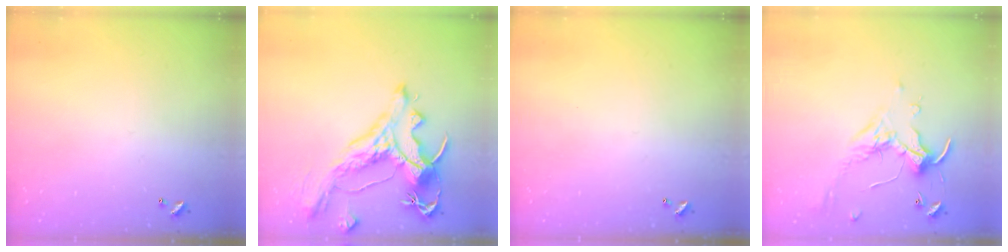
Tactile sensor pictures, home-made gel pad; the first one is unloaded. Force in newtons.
{"total": 5.1, "press": 4.8, "slide": 1.7}
{"total": 0.0}
{"total": 0.5, "press": 0.4, "slide": 0.4}